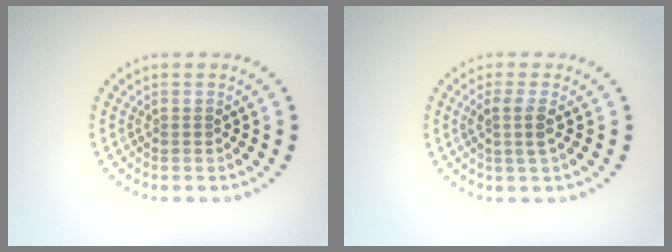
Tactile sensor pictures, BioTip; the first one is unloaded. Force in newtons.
{"total": 2.0, "press": 1.6, "slide": 1.1}